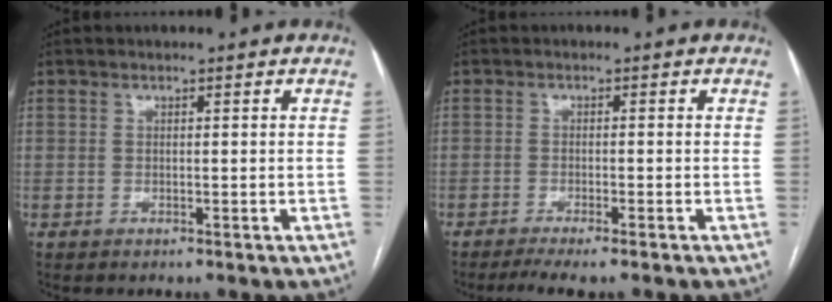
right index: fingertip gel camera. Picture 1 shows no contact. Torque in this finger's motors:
{"motor_torque": [0.17, -0.02, 0.18, 0.02]}